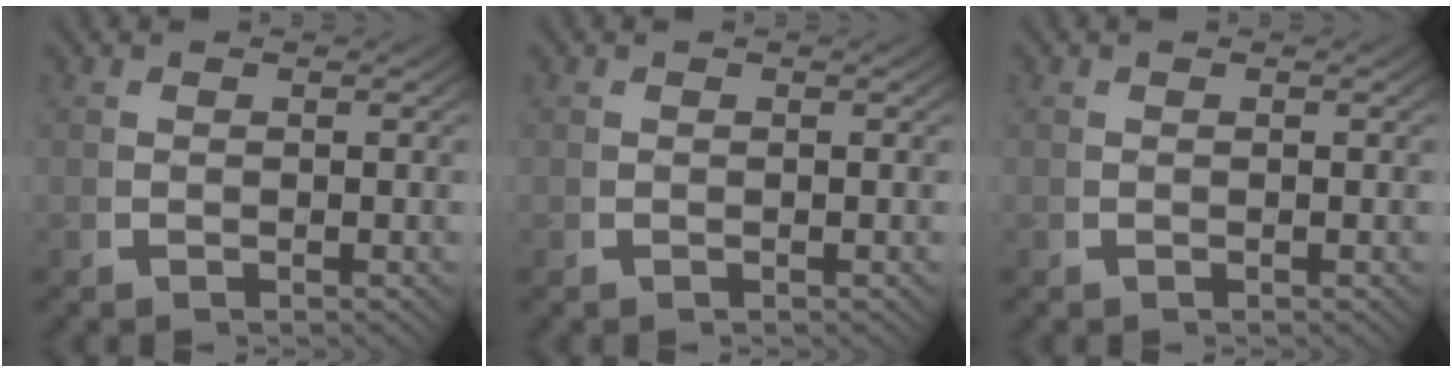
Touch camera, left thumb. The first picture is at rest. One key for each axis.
{"total": 0.0}
{"total": 0.0}